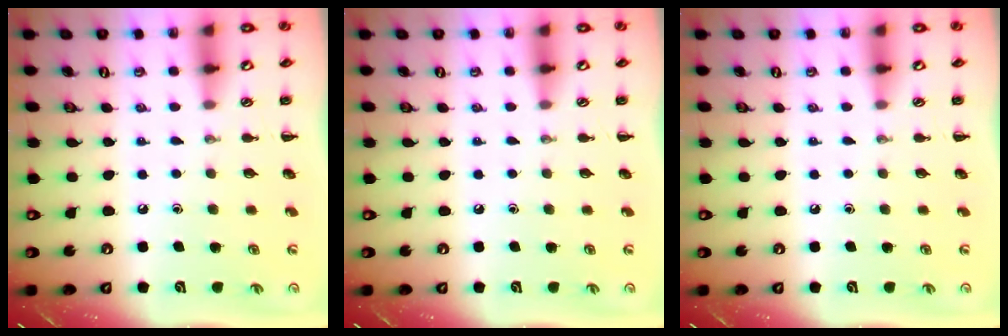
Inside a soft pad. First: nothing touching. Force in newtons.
{"total": 0.0}
{"total": 0.0}